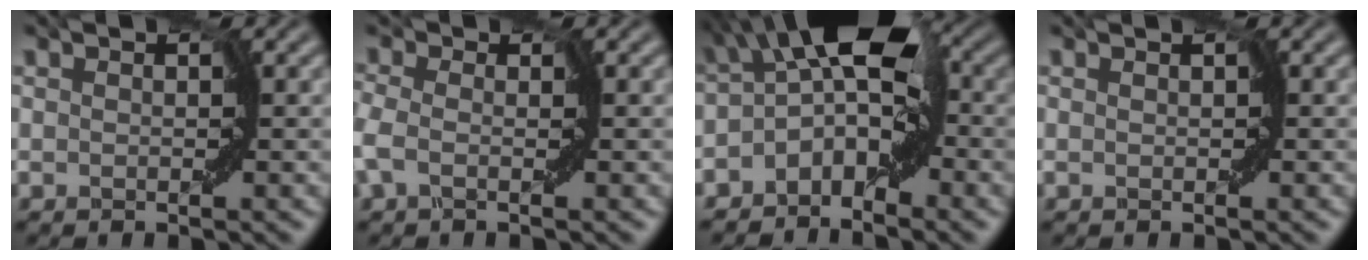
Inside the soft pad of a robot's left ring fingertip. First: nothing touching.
{"total": 2.0, "force": [-0.5, 1.3, 1.4], "torque": [-0.035, 0.004, -0.024]}
{"total": 7.8, "force": [-1.4, 3.8, 6.7], "torque": [-0.104, 0.019, -0.045]}
{"total": 0.0}